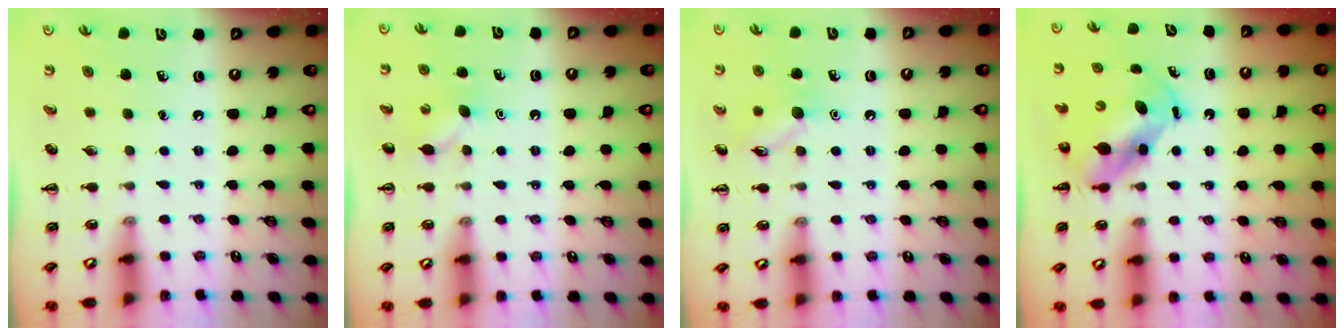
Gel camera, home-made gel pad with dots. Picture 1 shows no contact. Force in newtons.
{"total": 6.0, "press": 5.7, "slide": 1.7}
{"total": 8.4, "press": 8.4, "slide": 0.8}
{"total": 5.4, "press": 5.3, "slide": 1.1}